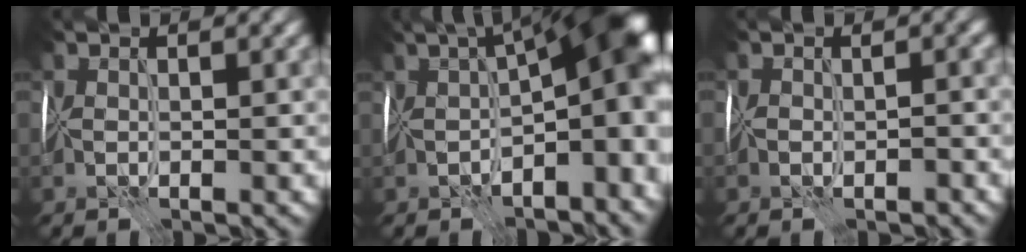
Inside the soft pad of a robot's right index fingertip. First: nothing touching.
{"total": 14.0, "force": [-1.1, 6.1, 12.6], "torque": [-0.158, 0.004, -0.003]}
{"total": 1.4, "force": [-0.8, 1.0, 0.3], "torque": [0.008, 0.008, -0.015]}